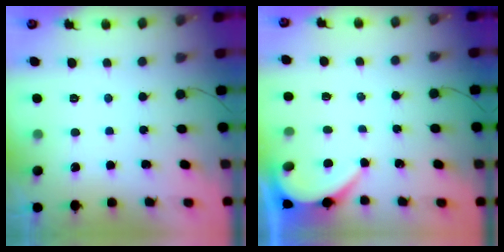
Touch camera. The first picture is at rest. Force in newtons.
{"total": 2.3, "press": 2.3, "slide": 0.2}